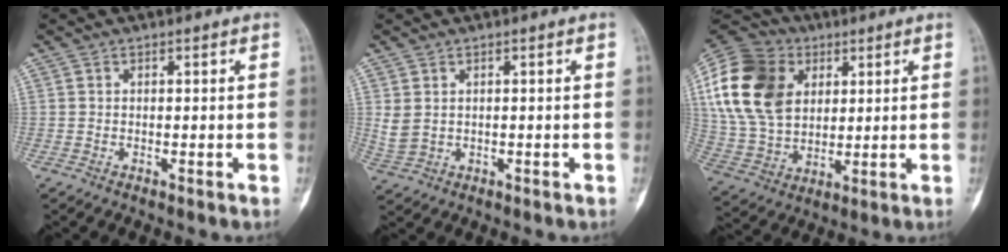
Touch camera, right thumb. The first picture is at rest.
{"total": 3.2, "force": [0.6, 2.3, 2.1], "torque": [-0.052, 0.001, 0.023]}
{"total": 21.5, "force": [6.1, 15.7, 13.3], "torque": [-0.255, 0.003, 0.114]}